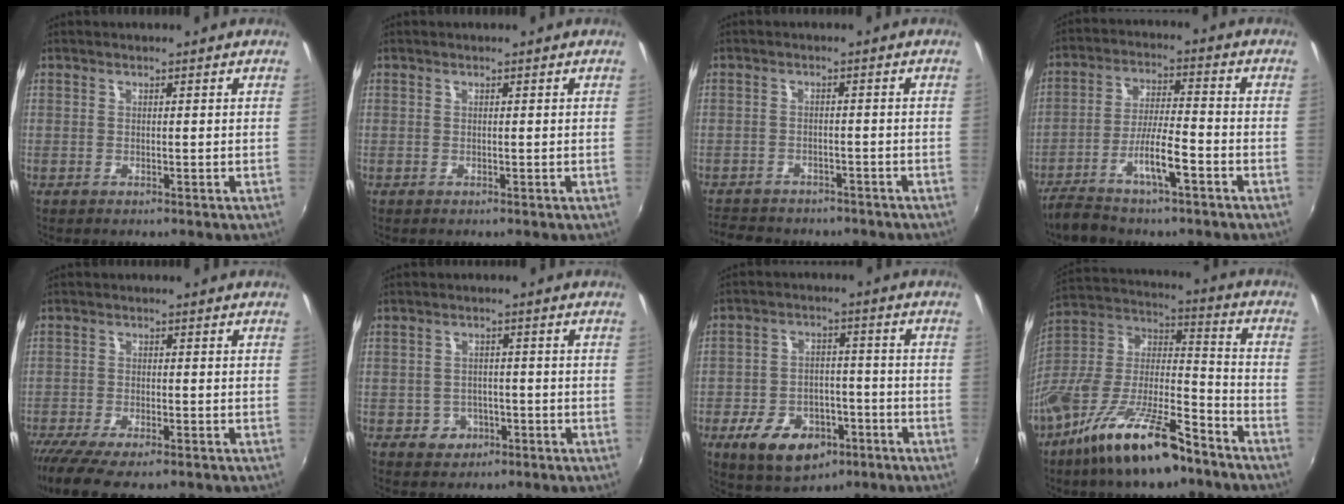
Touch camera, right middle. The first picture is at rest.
{"total": 0.0}
{"total": 9.5, "force": [-8.0, 3.9, 3.2], "torque": [-0.084, -0.011, -0.118]}
{"total": 9.0, "force": [-5.8, 1.7, 6.7], "torque": [-0.142, 0.003, -0.102]}
{"total": 9.4, "force": [-7.1, 2.4, 5.8], "torque": [-0.138, -0.042, -0.124]}
{"total": 4.3, "force": [-1.9, 3.8, 0.9], "torque": [-0.027, 0.008, -0.022]}
{"total": 12.2, "force": [-6.3, 7.5, 7.2], "torque": [-0.164, -0.004, -0.089]}
{"total": 21.6, "force": [-13.9, 6.9, 15.0], "torque": [-0.277, -0.015, -0.245]}